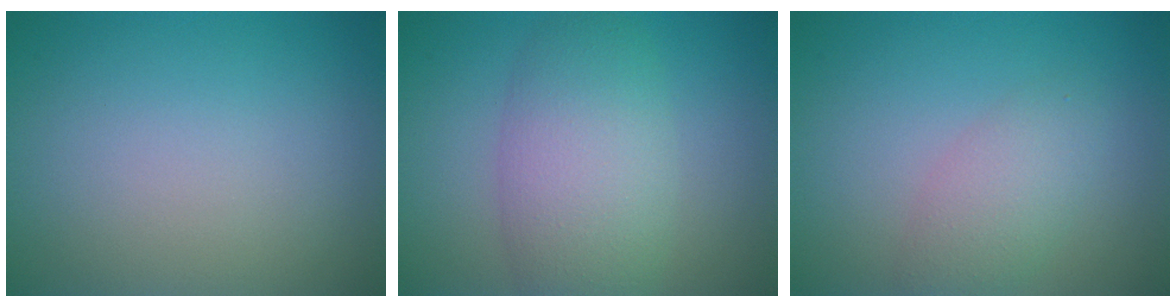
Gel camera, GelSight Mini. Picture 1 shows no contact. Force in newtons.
{"total": 6.2, "press": 6.2, "slide": 0.3}
{"total": 2.8, "press": 2.8, "slide": 0.0}